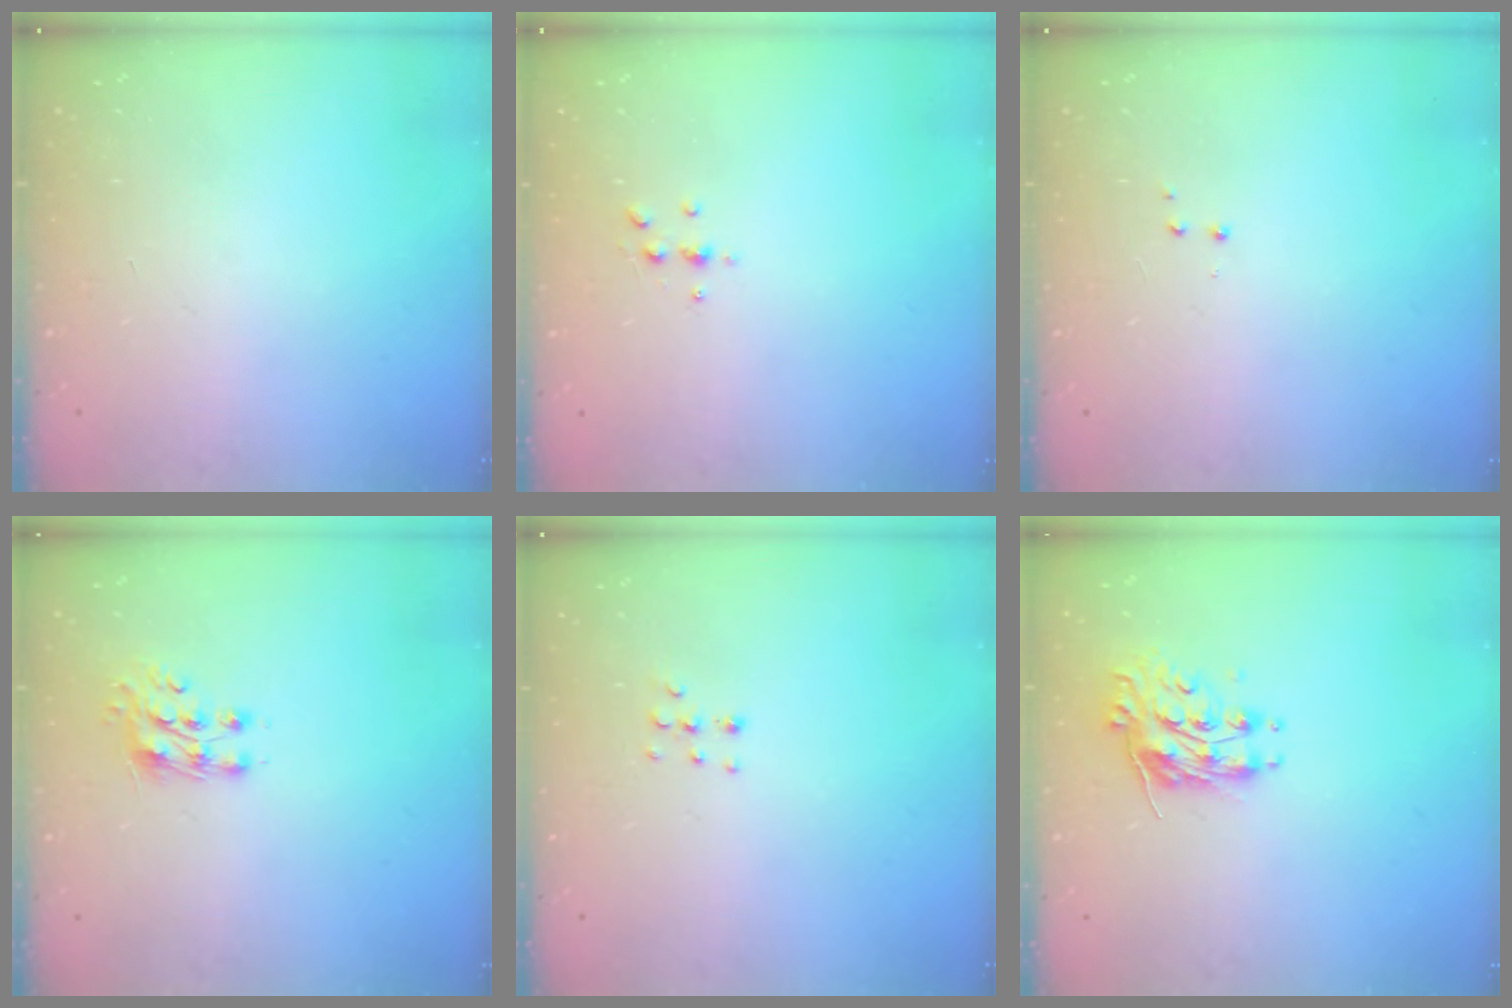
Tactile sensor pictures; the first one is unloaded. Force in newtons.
{"total": 3.9, "press": 3.9, "slide": 0.6}
{"total": 2.8, "press": 2.7, "slide": 0.5}
{"total": 7.8, "press": 7.7, "slide": 0.8}
{"total": 3.9, "press": 3.8, "slide": 1.0}
{"total": 10.4, "press": 10.4, "slide": 0.5}